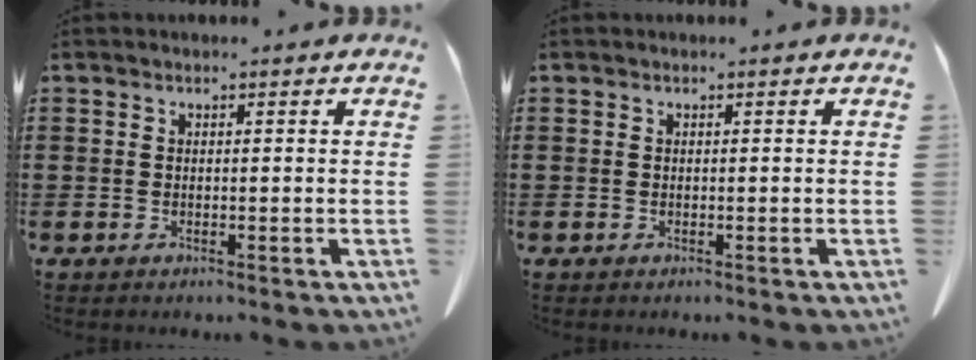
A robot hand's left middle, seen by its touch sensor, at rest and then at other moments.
{"total": 0.0}